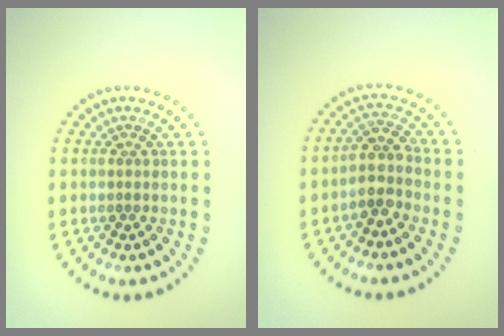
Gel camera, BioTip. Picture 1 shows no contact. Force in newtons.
{"total": 2.9, "press": 2.4, "slide": 1.6}